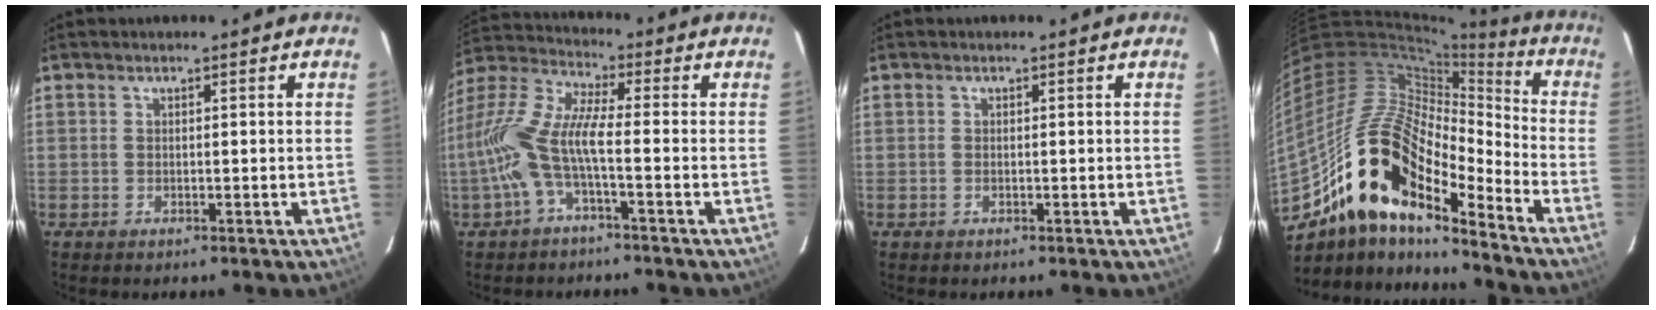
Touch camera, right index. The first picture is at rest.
{"total": 11.3, "force": [-3.1, 2.1, 10.7], "torque": [-0.229, 0.004, -0.063]}
{"total": 0.0}
{"total": 22.1, "force": [-13.6, 8.3, 15.2], "torque": [-0.278, -0.021, -0.271]}